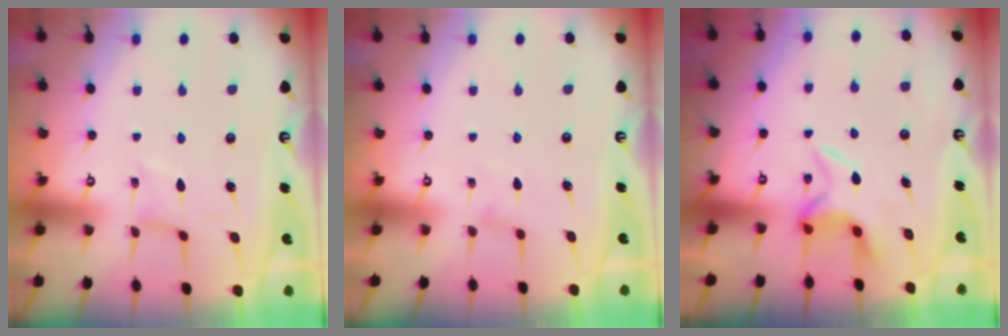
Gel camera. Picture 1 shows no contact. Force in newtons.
{"total": 0.6, "press": 0.5, "slide": 0.3}
{"total": 6.2, "press": 6.1, "slide": 0.7}